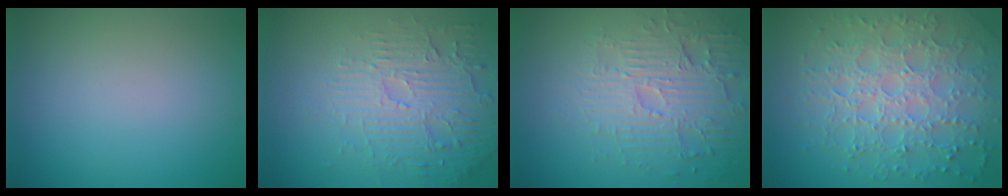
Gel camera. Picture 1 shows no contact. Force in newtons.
{"total": 6.0, "press": 3.7, "slide": 4.7}
{"total": 4.6, "press": 4.1, "slide": 1.9}
{"total": 7.7, "press": 5.6, "slide": 5.3}